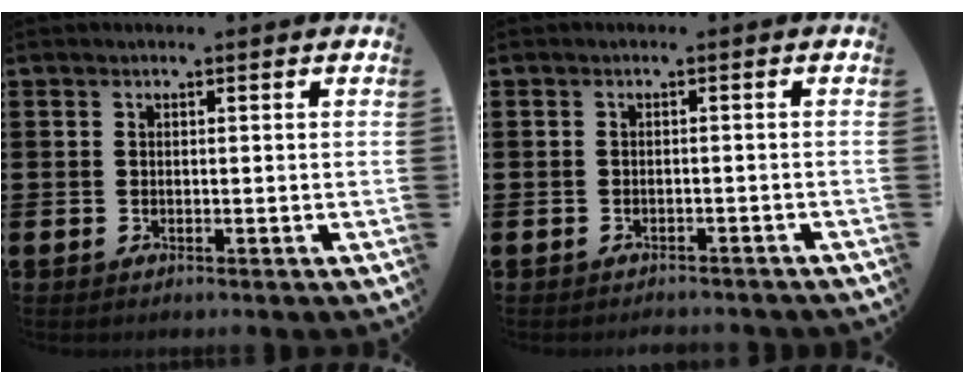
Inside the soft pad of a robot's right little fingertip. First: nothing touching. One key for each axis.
{"total": 1.0, "fx": -1.0, "fy": 0.1, "fz": 0.0, "tx": -0.003, "ty": 0.001, "tz": -0.021}